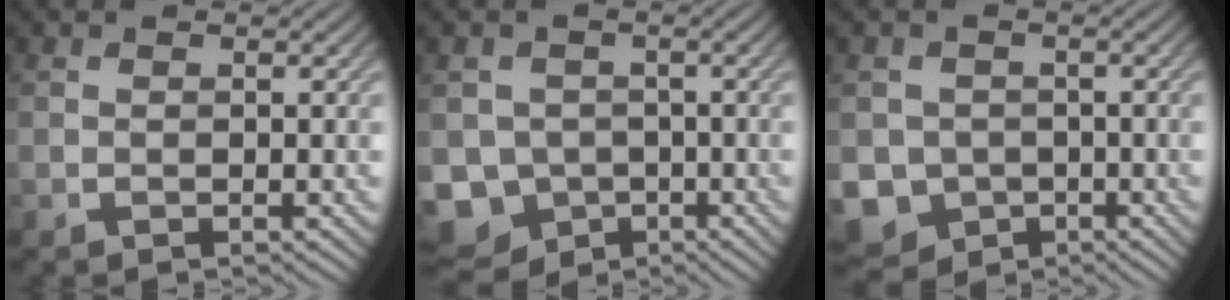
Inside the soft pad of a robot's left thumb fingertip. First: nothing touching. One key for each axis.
{"total": 7.5, "fx": -2.9, "fy": 6.5, "fz": 2.4, "tx": -0.064, "ty": -0.024, "tz": -0.062}
{"total": 6.6, "fx": -2.1, "fy": 5.9, "fz": 2.1, "tx": -0.062, "ty": -0.023, "tz": -0.048}